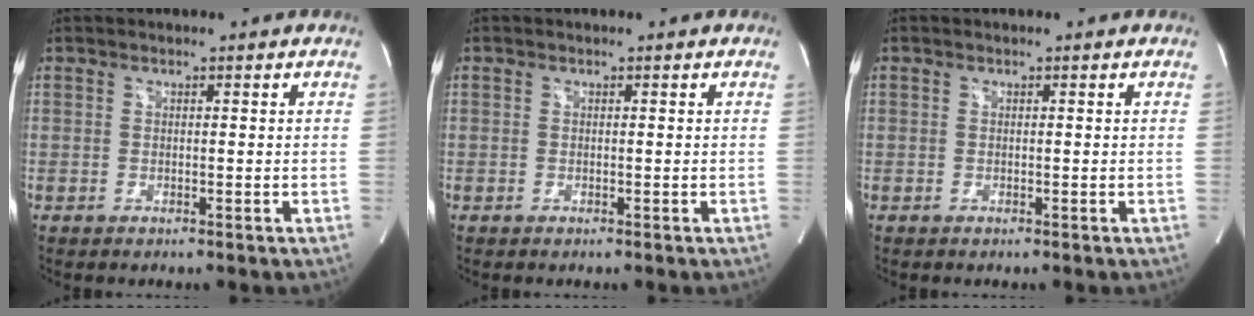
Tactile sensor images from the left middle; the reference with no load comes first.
{"total": 0.0}
{"total": 0.0}